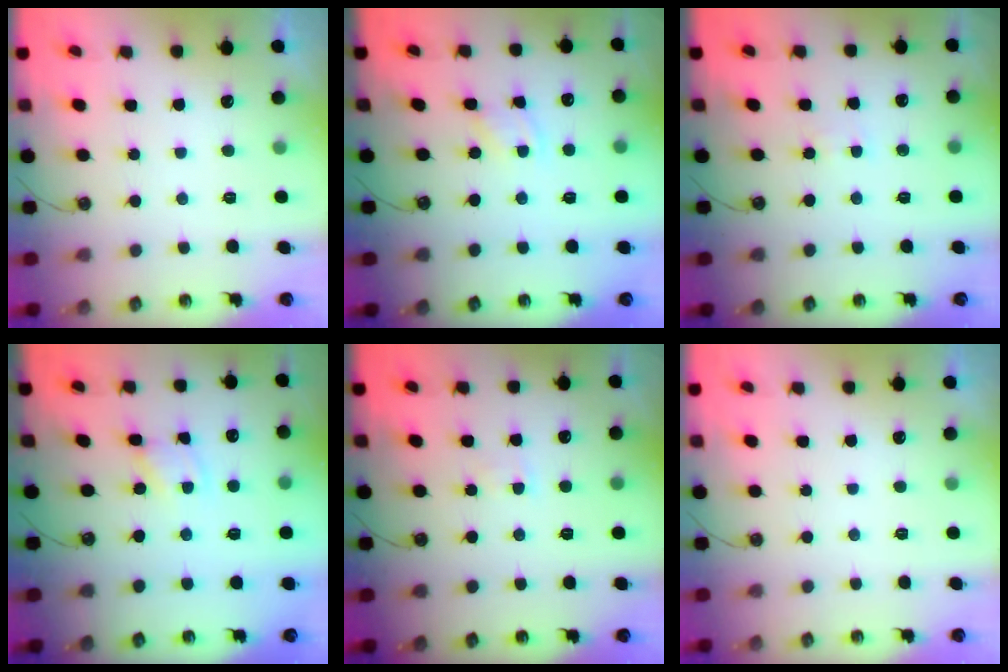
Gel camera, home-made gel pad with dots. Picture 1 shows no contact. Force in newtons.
{"total": 2.3, "press": 2.3, "slide": 0.4}
{"total": 4.7, "press": 4.7, "slide": 0.4}
{"total": 1.5, "press": 1.5, "slide": 0.1}
{"total": 1.7, "press": 1.7, "slide": 0.3}
{"total": 0.0}